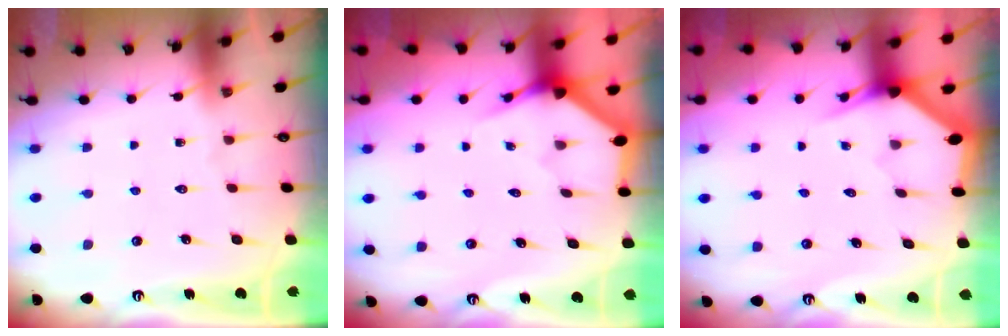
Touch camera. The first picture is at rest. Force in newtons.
{"total": 3.4, "press": 3.4, "slide": 0.2}
{"total": 3.0, "press": 3.0, "slide": 0.0}